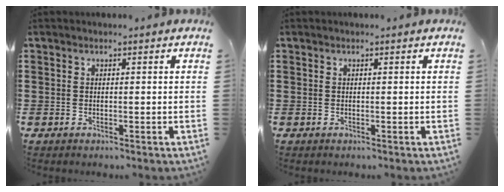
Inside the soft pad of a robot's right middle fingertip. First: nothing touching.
{"total": 0.0}